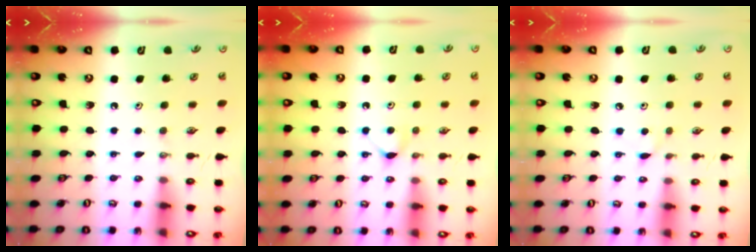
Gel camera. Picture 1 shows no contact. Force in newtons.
{"total": 4.6, "press": 4.5, "slide": 0.5}
{"total": 3.3, "press": 3.2, "slide": 0.3}